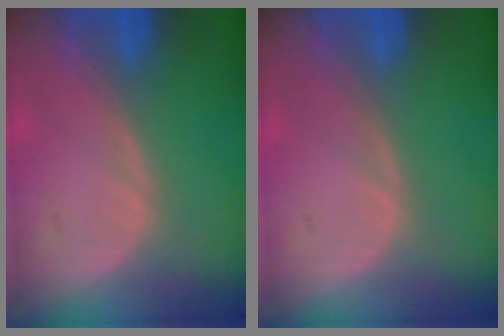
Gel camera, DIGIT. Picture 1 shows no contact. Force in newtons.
{"total": 0.0}